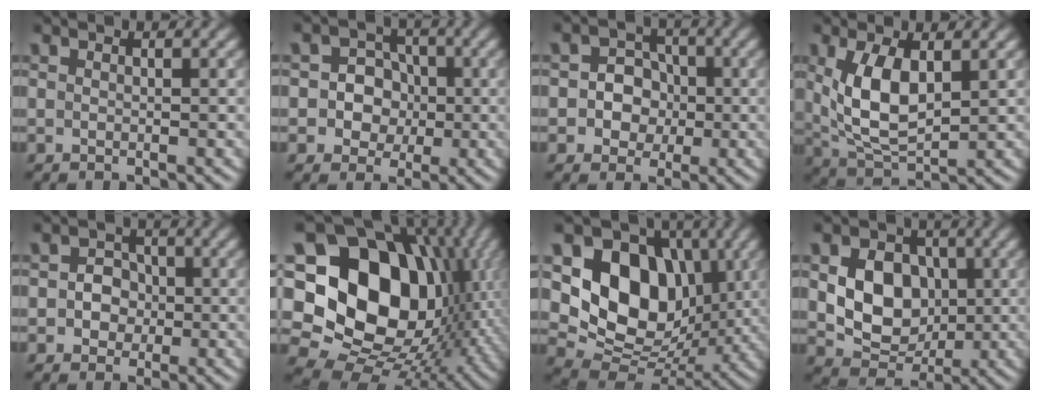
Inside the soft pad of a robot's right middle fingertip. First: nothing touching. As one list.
[{"total": 4.9, "force": [-0.2, 4.6, 1.9], "torque": [-0.010, 0.020, -0.028]}, {"total": 4.2, "force": [-0.2, 3.8, 1.7], "torque": [-0.004, 0.009, -0.026]}, {"total": 5.9, "force": [1.2, 2.9, 5.0], "torque": [-0.110, -0.004, 0.031]}, {"total": 2.8, "force": [-0.2, 2.5, 1.2], "torque": [0.000, 0.002, -0.017]}, {"total": 21.2, "force": [3.3, 16.5, 12.8], "torque": [-0.243, 0.021, 0.071]}, {"total": 11.0, "force": [2.1, 8.5, 6.6], "torque": [-0.120, -0.015, 0.034]}, {"total": 6.9, "force": [0.5, 5.4, 4.3], "torque": [-0.078, -0.004, 0.007]}]